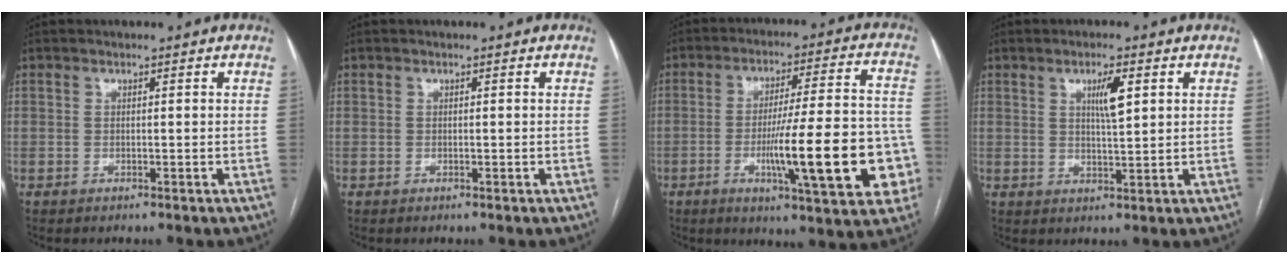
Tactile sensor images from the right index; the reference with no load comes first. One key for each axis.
{"total": 0.0}
{"total": 19.7, "fx": -5.6, "fy": 2.4, "fz": 18.7, "tx": -0.224, "ty": 0.013, "tz": -0.072}
{"total": 4.6, "fx": 1.8, "fy": 0.7, "fz": 4.2, "tx": -0.073, "ty": 0.000, "tz": 0.031}